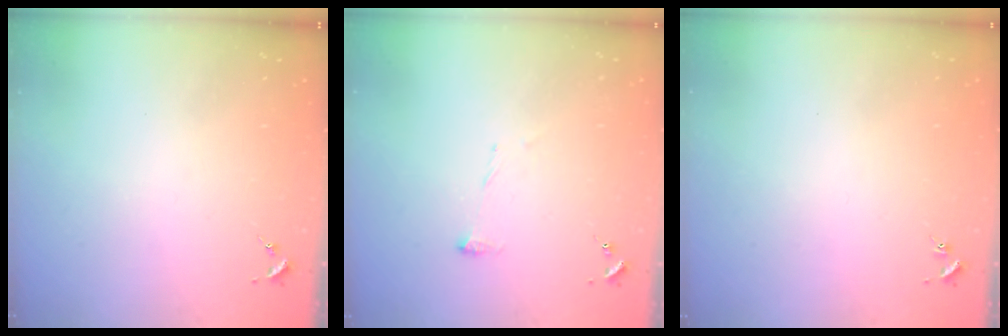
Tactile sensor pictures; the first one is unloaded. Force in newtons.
{"total": 8.1, "press": 8.1, "slide": 0.6}
{"total": 0.9, "press": 0.8, "slide": 0.2}